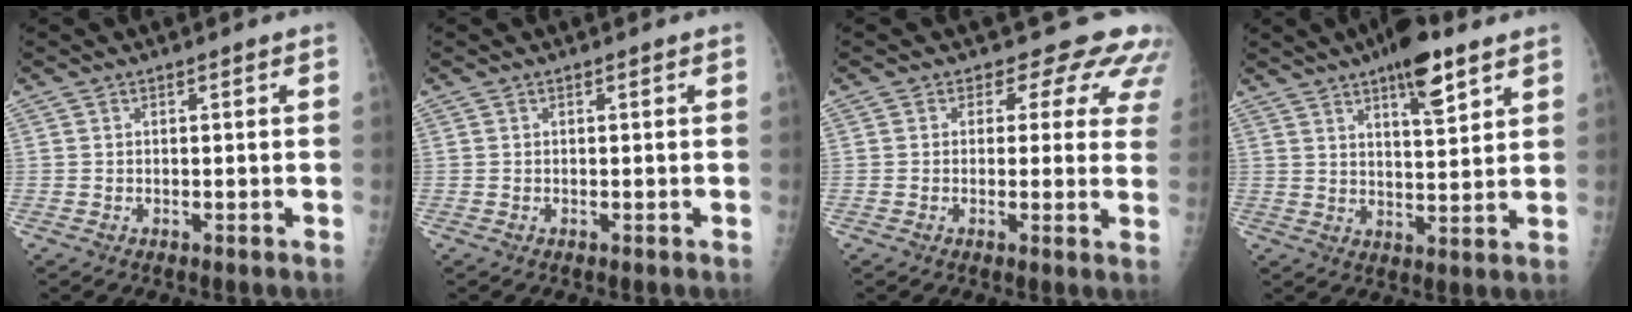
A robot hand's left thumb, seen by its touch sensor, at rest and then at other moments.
{"total": 0.0}
{"total": 9.8, "force": [7.9, 5.2, 2.4], "torque": [0.030, -0.033, 0.061]}
{"total": 10.2, "force": [6.2, 3.1, 7.4], "torque": [-0.099, -0.030, 0.095]}